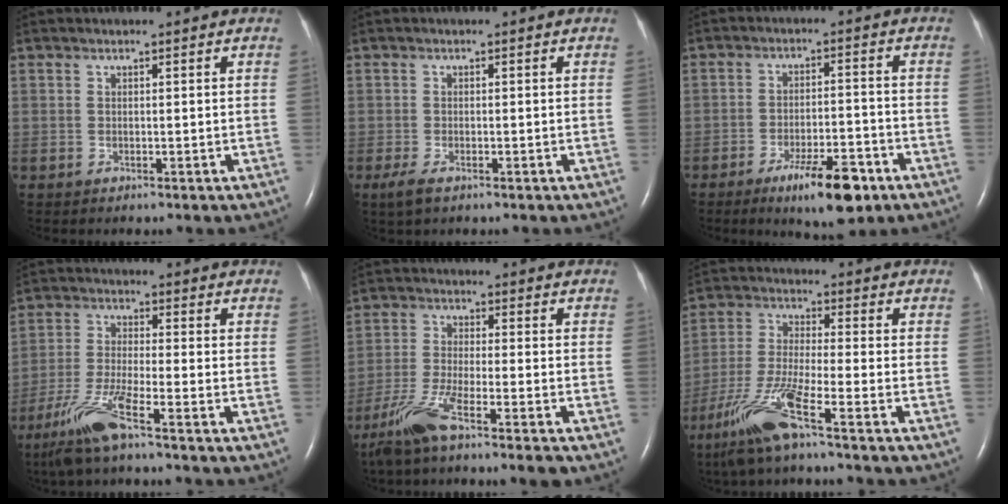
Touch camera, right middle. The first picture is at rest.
{"total": 2.4, "force": [-1.4, 0.9, 1.8], "torque": [-0.046, -0.006, -0.026]}
{"total": 9.3, "force": [-5.7, 2.1, 7.0], "torque": [-0.115, -0.010, -0.085]}
{"total": 8.5, "force": [-5.6, -0.2, 6.4], "torque": [-0.140, -0.025, -0.114]}
{"total": 8.2, "force": [-5.9, -0.1, 5.7], "torque": [-0.124, -0.021, -0.117]}
{"total": 10.5, "force": [-6.6, -0.2, 8.2], "torque": [-0.181, -0.026, -0.136]}